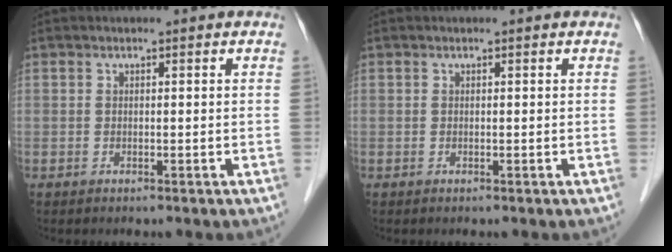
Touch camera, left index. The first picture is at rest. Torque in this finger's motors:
{"motor_torque": [0.08, 0.02, 0.02, -0.01]}